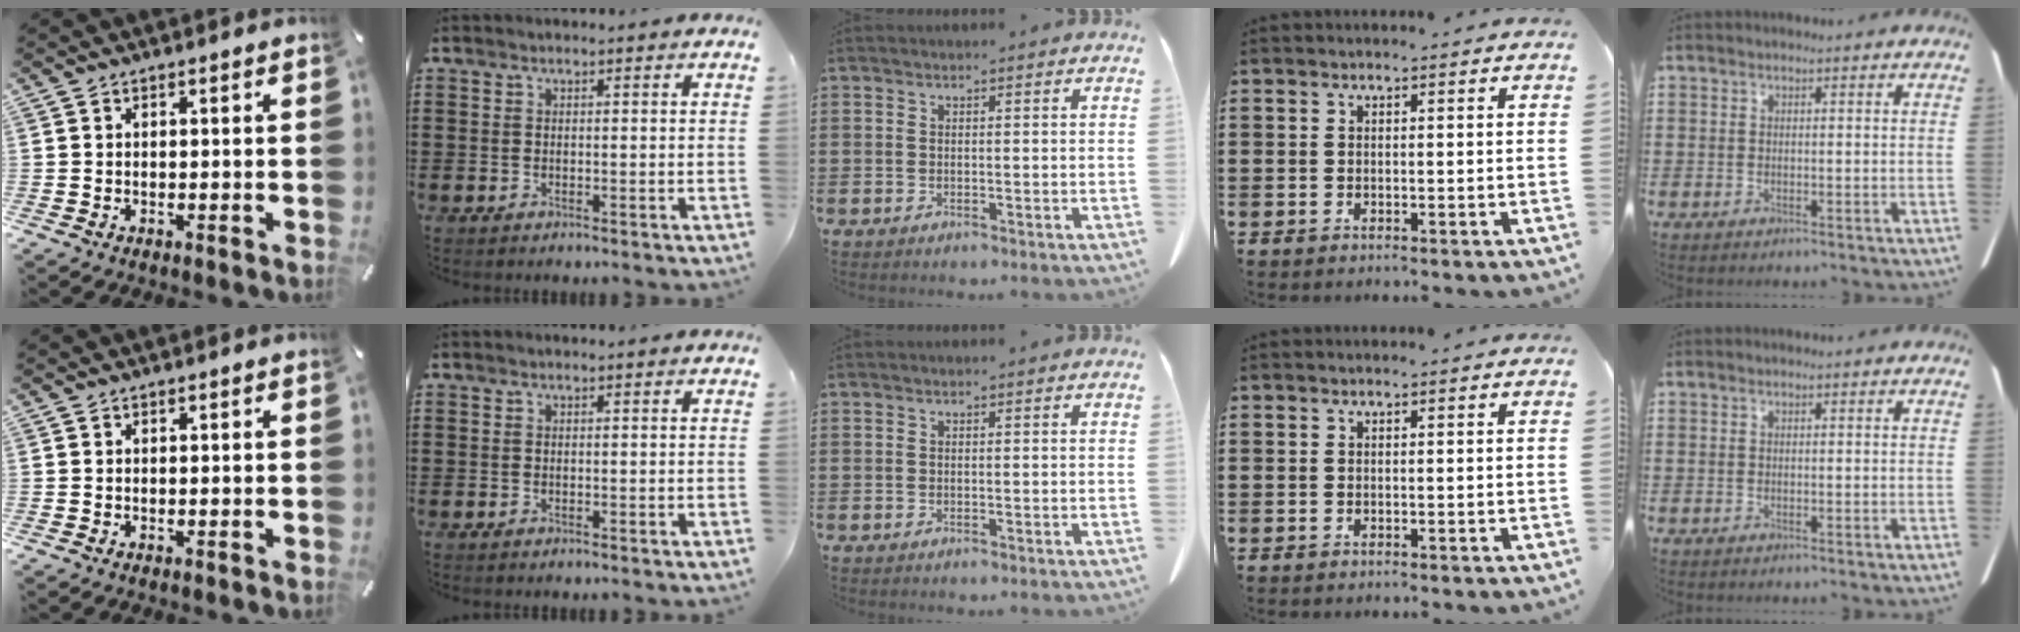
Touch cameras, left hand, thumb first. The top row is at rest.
{}